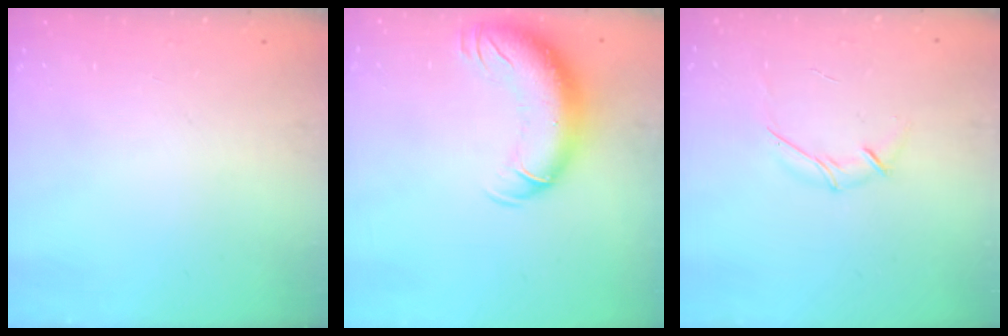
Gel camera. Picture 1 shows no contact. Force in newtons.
{"total": 13.1, "press": 12.8, "slide": 3.0}
{"total": 6.3, "press": 6.2, "slide": 1.4}